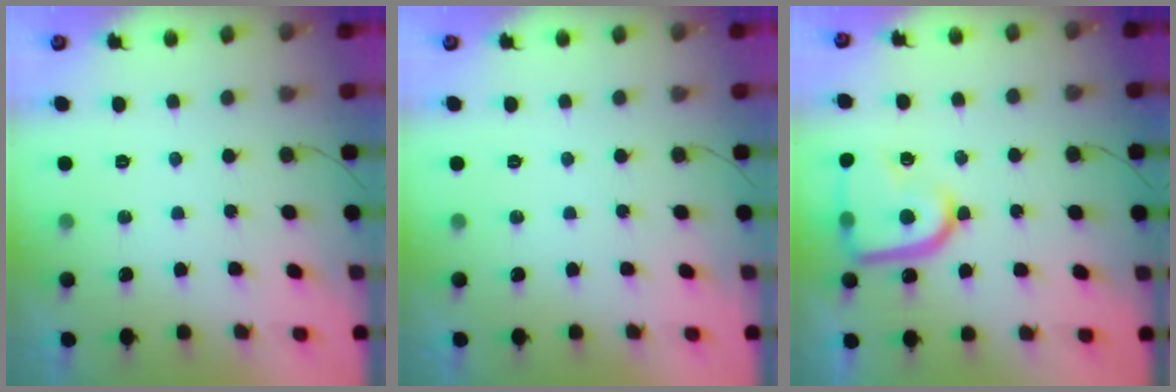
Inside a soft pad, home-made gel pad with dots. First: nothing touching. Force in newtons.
{"total": 0.0}
{"total": 17.7, "press": 17.6, "slide": 1.5}